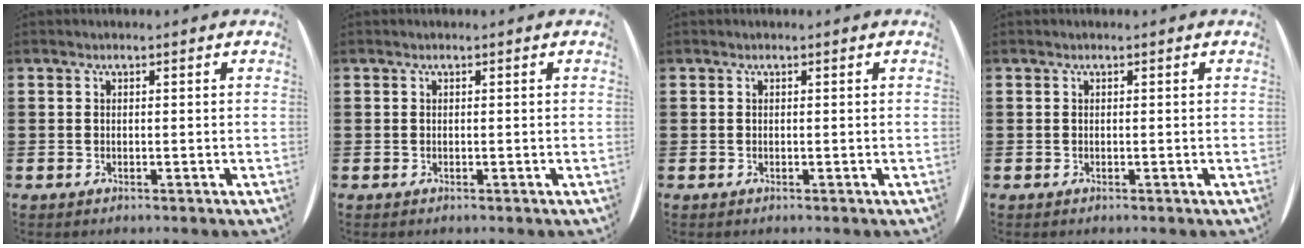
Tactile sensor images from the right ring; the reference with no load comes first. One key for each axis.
{"total": 0.0}
{"total": 0.0}
{"total": 0.0}